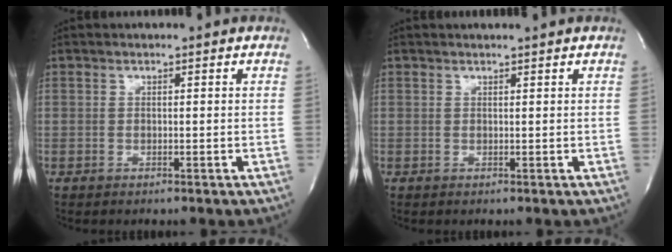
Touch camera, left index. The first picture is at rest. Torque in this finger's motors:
{"motor_torque": [0.22, -0.21, 0.06, 0.00]}